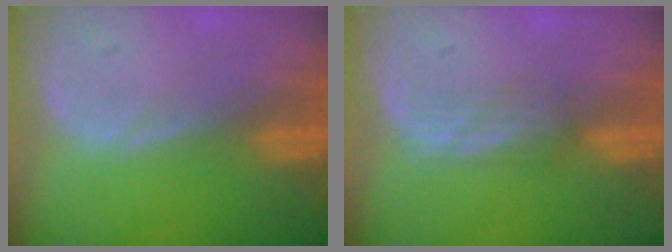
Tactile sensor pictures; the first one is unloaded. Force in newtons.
{"total": 2.1, "press": 2.1, "slide": 0.3}